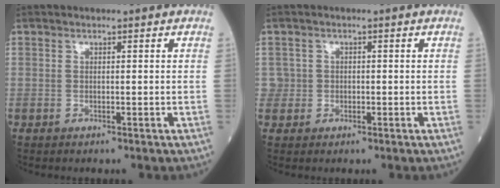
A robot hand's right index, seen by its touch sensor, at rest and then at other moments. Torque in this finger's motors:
{"motor_torque": [-0.15, 0.16, -0.07, -0.02]}